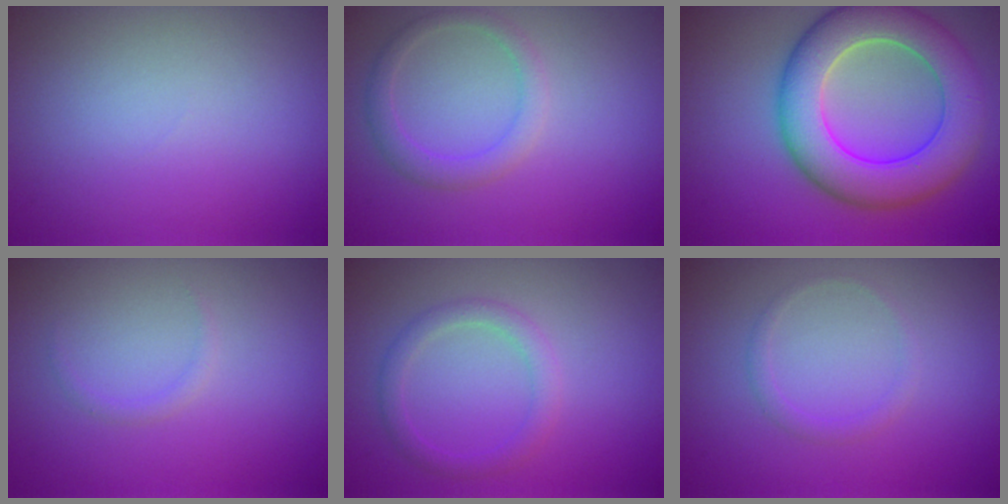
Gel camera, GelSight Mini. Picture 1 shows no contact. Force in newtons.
{"total": 2.2, "press": 2.2, "slide": 0.1}
{"total": 9.4, "press": 9.4, "slide": 0.4}
{"total": 0.7, "press": 0.7, "slide": 0.1}
{"total": 2.0, "press": 2.0, "slide": 0.0}
{"total": 1.1, "press": 1.1, "slide": 0.1}